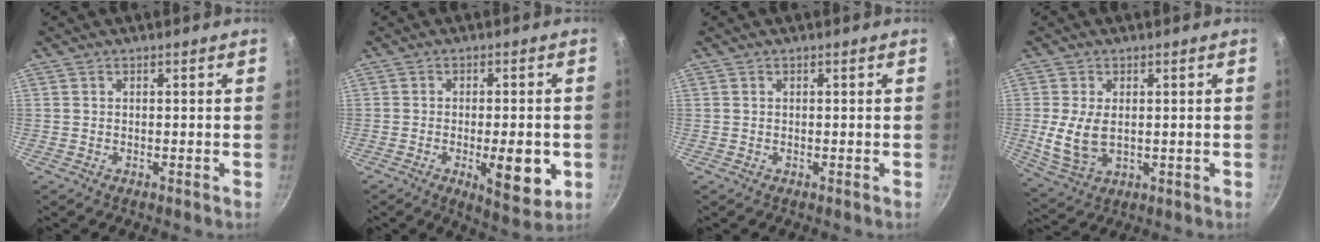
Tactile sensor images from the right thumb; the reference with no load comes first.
{"total": 10.3, "force": [-2.5, 3.7, 9.3], "torque": [-0.109, -0.005, -0.028]}
{"total": 0.0}
{"total": 8.2, "force": [0.4, 4.8, 6.6], "torque": [-0.136, -0.012, 0.019]}